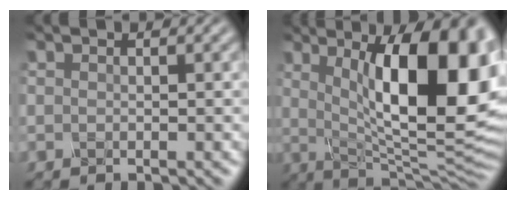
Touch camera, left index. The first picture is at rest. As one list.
[{"total": 15.7, "force": [3.0, 5.5, 14.4], "torque": [-0.168, 0.003, 0.044]}]